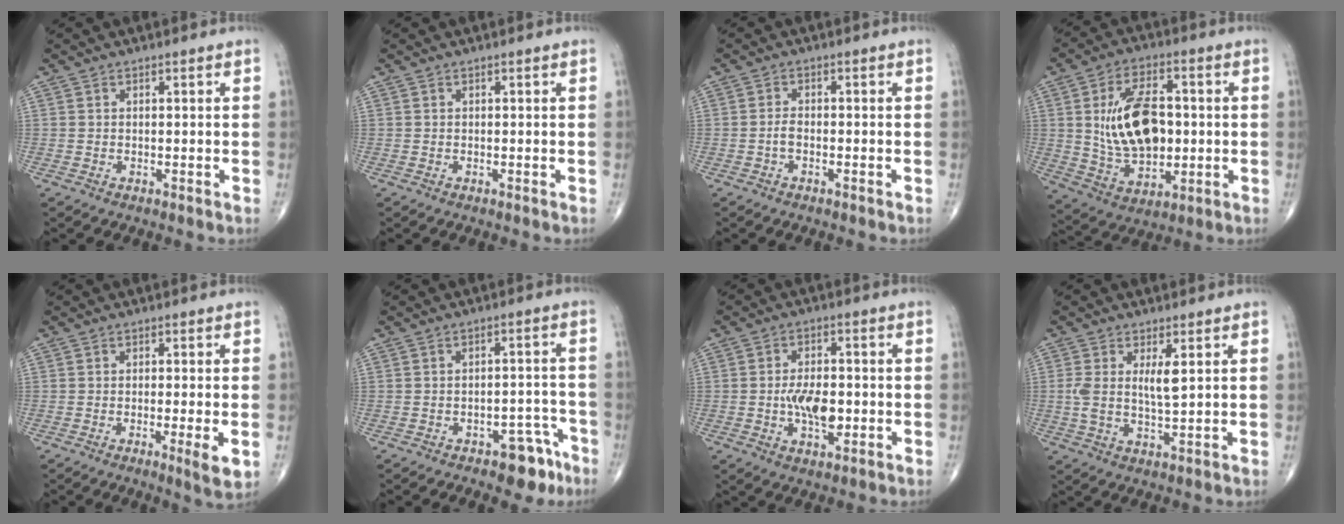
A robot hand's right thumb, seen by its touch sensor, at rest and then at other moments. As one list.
[{"total": 0.0}, {"total": 1.7, "force": [-0.7, 0.7, 1.3], "torque": [-0.028, 0.007, -0.017]}, {"total": 16.6, "force": [1.0, 9.6, 13.4], "torque": [-0.212, 0.001, 0.024]}, {"total": 4.7, "force": [-1.2, 0.6, 4.5], "torque": [-0.073, -0.013, -0.020]}, {"total": 7.2, "force": [-4.6, 3.6, 4.3], "torque": [-0.028, 0.040, -0.056]}, {"total": 8.2, "force": [-1.3, 4.3, 6.9], "torque": [-0.110, 0.007, -0.022]}, {"total": 5.5, "force": [1.4, 1.5, 5.1], "torque": [-0.100, -0.015, 0.028]}]